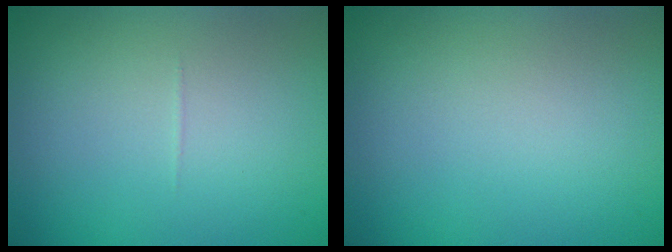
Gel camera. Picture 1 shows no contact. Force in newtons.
{"total": 0.0}